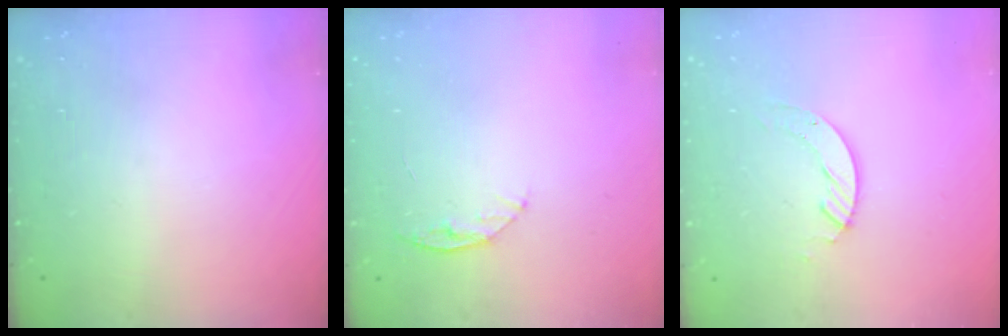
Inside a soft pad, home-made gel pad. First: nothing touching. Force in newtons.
{"total": 5.1, "press": 5.1, "slide": 0.5}
{"total": 4.1, "press": 4.1, "slide": 0.3}